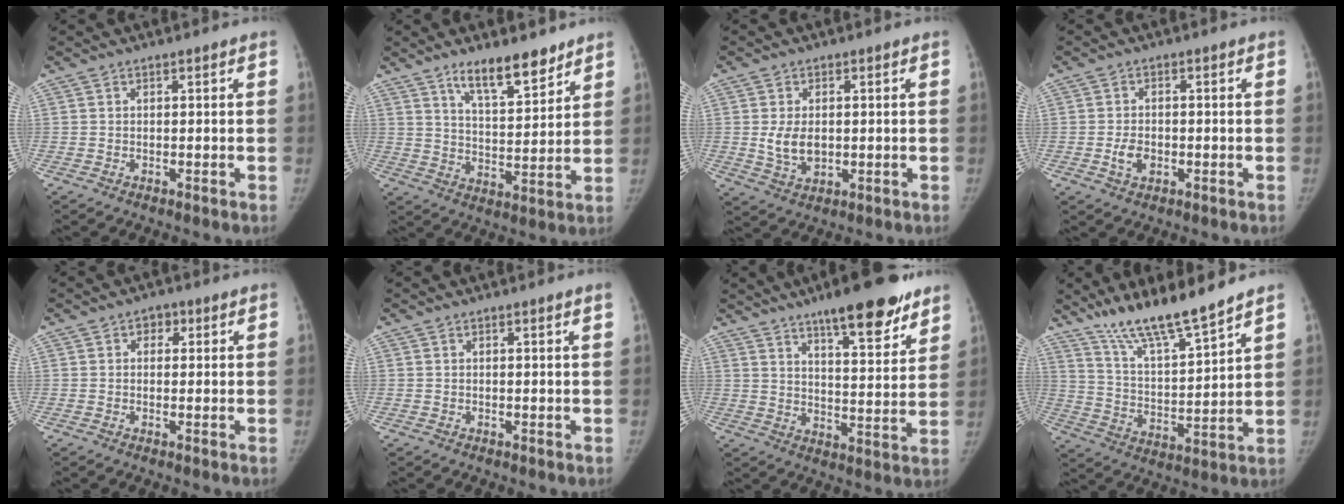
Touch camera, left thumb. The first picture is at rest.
{"total": 10.8, "force": [7.9, 3.4, 6.5], "torque": [-0.083, -0.058, 0.137]}
{"total": 5.7, "force": [0.1, 3.8, 4.2], "torque": [-0.070, -0.009, 0.012]}
{"total": 3.6, "force": [-1.0, 2.6, 2.3], "torque": [-0.037, 0.003, -0.015]}
{"total": 2.4, "force": [0.9, 1.9, 1.3], "torque": [0.002, 0.002, 0.006]}
{"total": 0.8, "force": [0.4, -0.2, 0.6], "torque": [-0.011, 0.000, 0.009]}
{"total": 16.2, "force": [11.2, 4.2, 10.9], "torque": [-0.124, -0.060, 0.170]}
{"total": 13.9, "force": [11.2, 1.4, 8.1], "torque": [-0.133, -0.068, 0.209]}